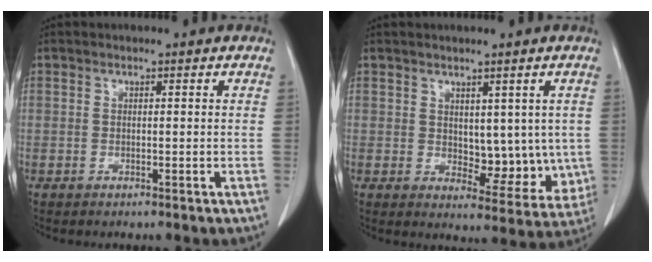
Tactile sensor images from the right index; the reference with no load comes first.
{"total": 7.9, "force": [0.9, 4.7, 6.3], "torque": [-0.060, -0.008, 0.024]}